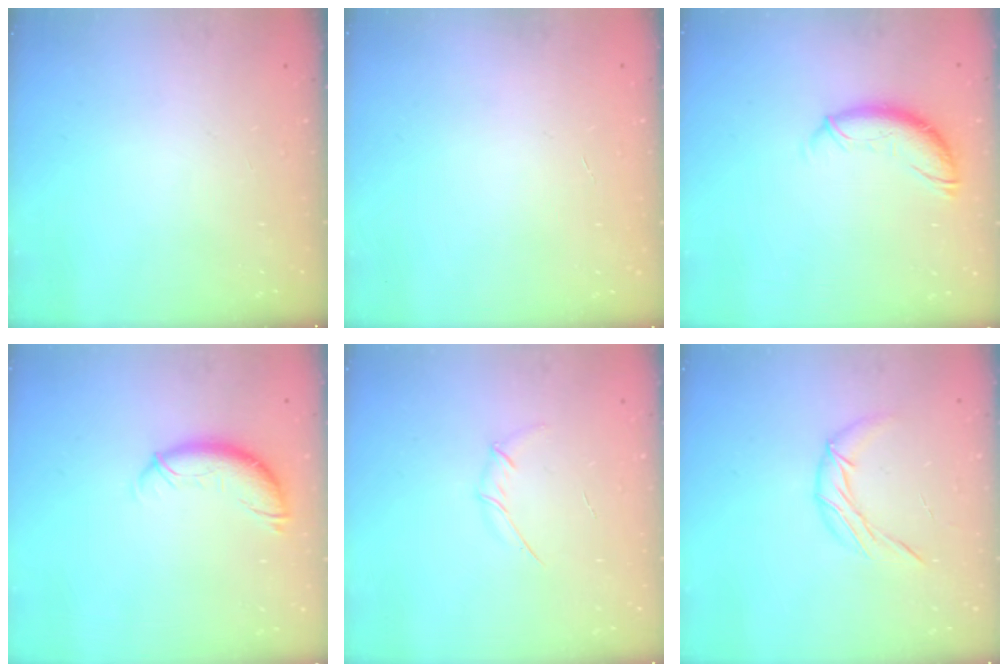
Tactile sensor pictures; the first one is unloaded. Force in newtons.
{"total": 0.0}
{"total": 10.7, "press": 10.6, "slide": 1.4}
{"total": 10.1, "press": 10.1, "slide": 0.3}
{"total": 3.8, "press": 3.6, "slide": 1.1}
{"total": 7.9, "press": 7.9, "slide": 0.2}